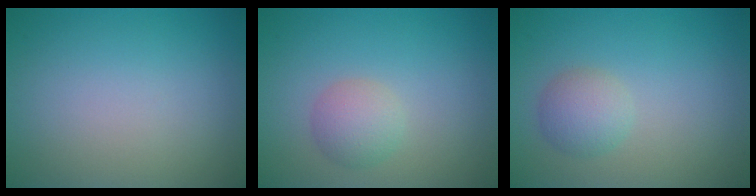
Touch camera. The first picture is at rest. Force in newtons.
{"total": 2.3, "press": 2.3, "slide": 0.0}
{"total": 2.4, "press": 2.4, "slide": 0.0}